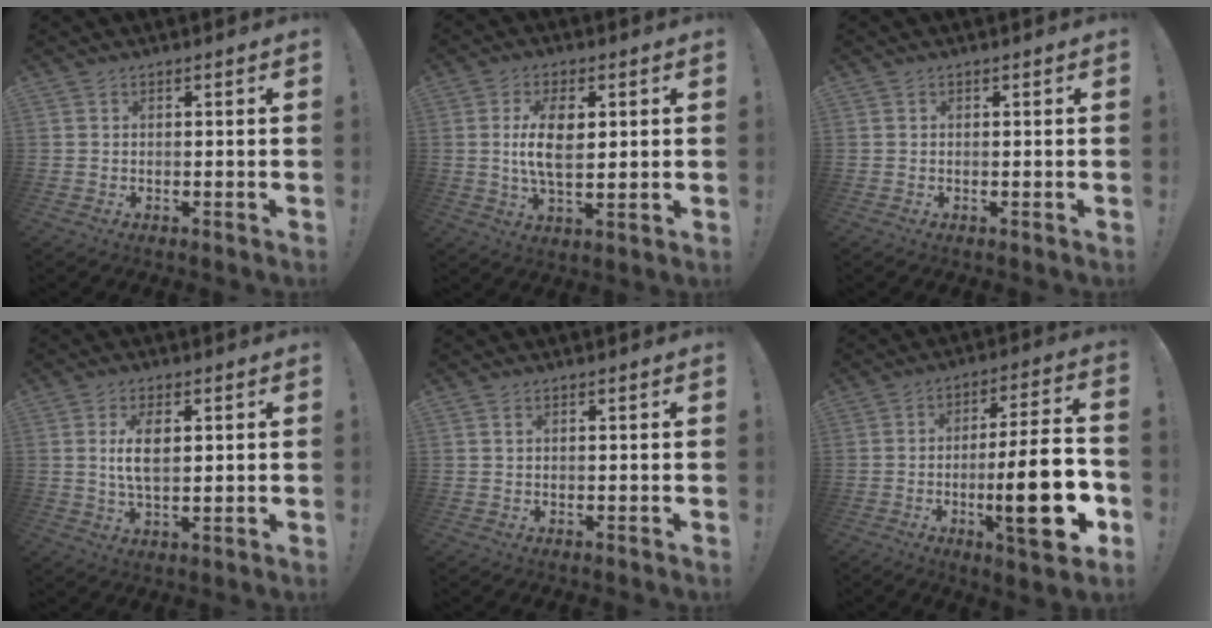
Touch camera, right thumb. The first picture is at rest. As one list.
[{"total": 10.0, "force": [1.6, 4.5, 8.8], "torque": [-0.154, -0.007, 0.020]}, {"total": 0.0}, {"total": 7.4, "force": [1.4, 3.4, 6.4], "torque": [-0.116, -0.006, 0.018]}, {"total": 0.7, "force": [0.3, 0.3, 0.6], "torque": [-0.013, 0.001, 0.006]}, {"total": 21.5, "force": [-5.4, 4.8, 20.3], "torque": [-0.312, 0.012, -0.081]}]